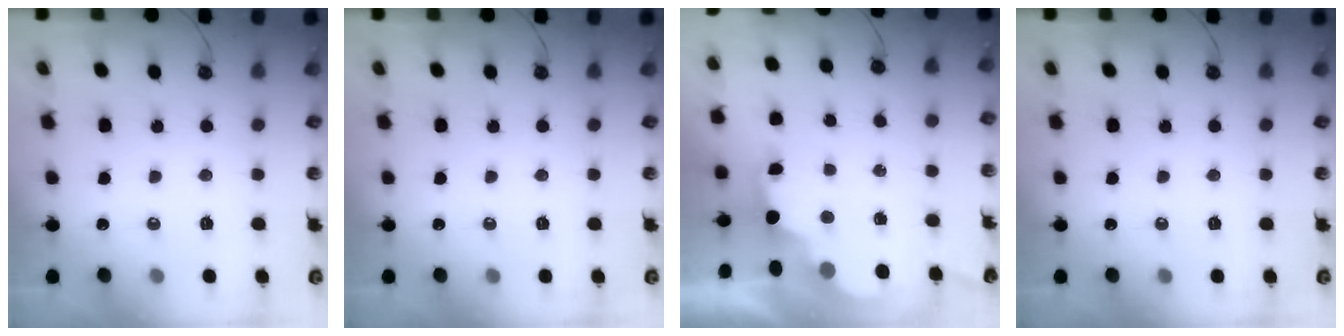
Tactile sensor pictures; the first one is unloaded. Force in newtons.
{"total": 0.0}
{"total": 2.6, "press": 2.5, "slide": 0.8}
{"total": 0.0}